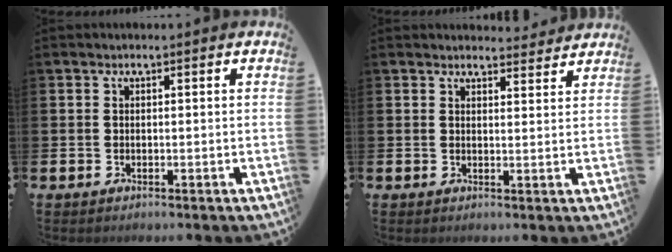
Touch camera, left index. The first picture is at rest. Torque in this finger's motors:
{"motor_torque": [1.15, -0.99, 0.32, 0.01]}